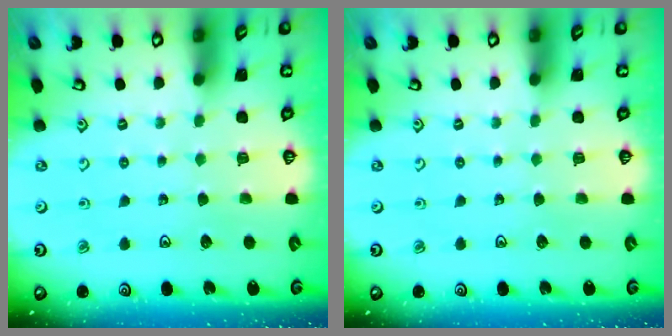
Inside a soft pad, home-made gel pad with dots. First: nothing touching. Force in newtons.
{"total": 0.0}